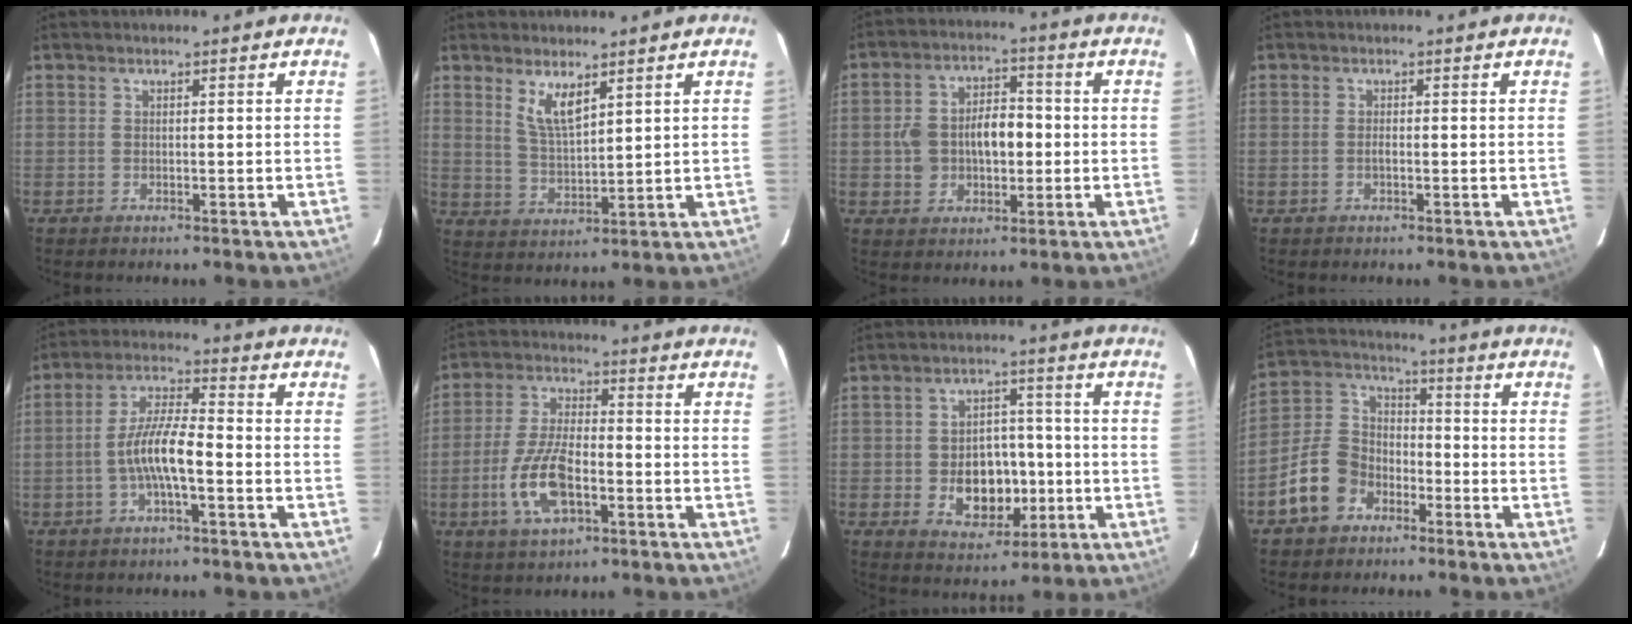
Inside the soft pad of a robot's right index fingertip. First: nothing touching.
{"total": 5.8, "force": [3.6, 1.5, 4.2], "torque": [-0.080, -0.008, 0.074]}
{"total": 9.3, "force": [-0.7, 6.2, 6.8], "torque": [-0.129, 0.019, -0.005]}
{"total": 0.7, "force": [-0.3, 0.1, 0.6], "torque": [-0.014, 0.002, -0.005]}
{"total": 8.3, "force": [-2.7, 1.5, 7.7], "torque": [-0.156, 0.008, -0.050]}
{"total": 11.2, "force": [-4.1, 4.5, 9.4], "torque": [-0.199, -0.002, -0.074]}
{"total": 10.3, "force": [-2.5, 7.4, 6.8], "torque": [-0.135, 0.010, -0.020]}
{"total": 10.7, "force": [-5.9, 7.8, 4.4], "torque": [-0.102, 0.038, -0.101]}